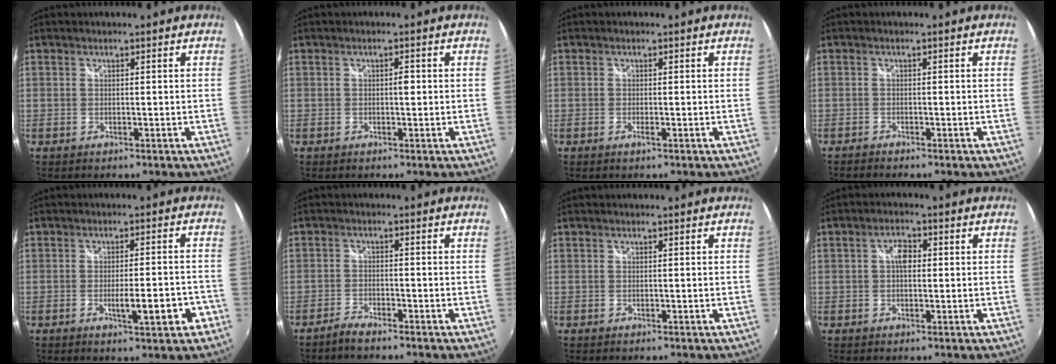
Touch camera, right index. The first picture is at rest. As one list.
[{"total": 1.2, "force": [0.0, 0.6, 1.0], "torque": [-0.015, 0.004, -0.002]}, {"total": 1.0, "force": [-0.5, -0.2, 0.8], "torque": [-0.014, -0.001, -0.010]}, {"total": 1.3, "force": [-1.3, 0.2, 0.2], "torque": [-0.011, -0.008, -0.027]}, {"total": 7.1, "force": [-3.1, 1.1, 6.3], "torque": [-0.101, -0.011, -0.042]}, {"total": 2.8, "force": [-2.6, 0.4, 1.0], "torque": [-0.038, -0.003, -0.054]}, {"total": 0.0}, {"total": 3.2, "force": [0.3, 1.8, 2.6], "torque": [-0.044, 0.009, 0.002]}]